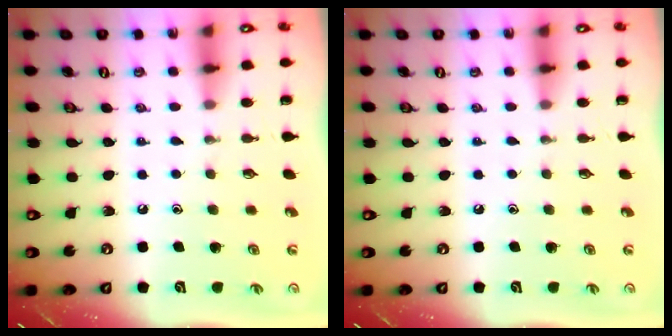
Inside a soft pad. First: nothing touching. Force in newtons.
{"total": 0.0}